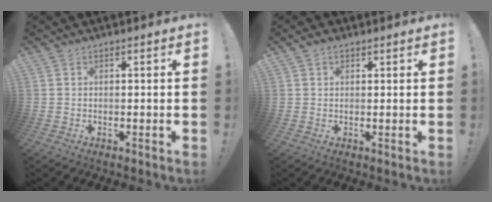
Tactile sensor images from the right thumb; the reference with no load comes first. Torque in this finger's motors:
{"motor_torque": [-0.17, 2.05, 0.82, 0.77, 0.06]}